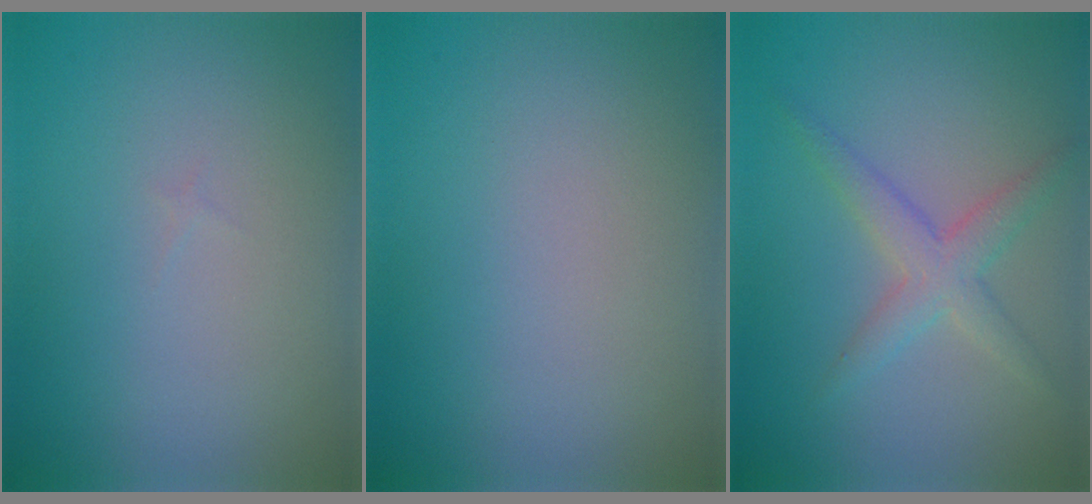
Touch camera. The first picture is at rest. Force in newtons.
{"total": 0.0}
{"total": 2.9, "press": 2.9, "slide": 0.1}